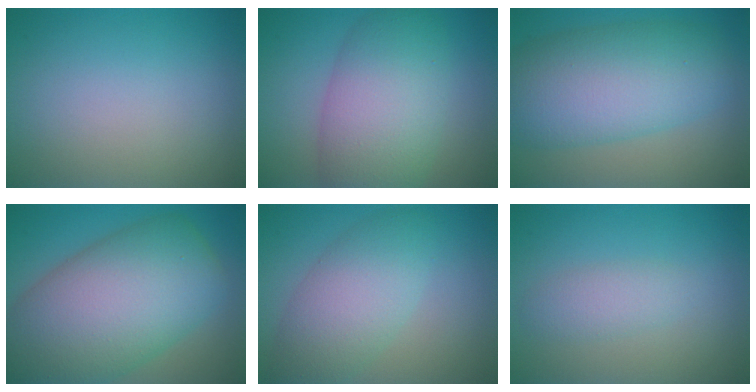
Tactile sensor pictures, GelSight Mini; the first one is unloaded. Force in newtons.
{"total": 8.6, "press": 8.6, "slide": 0.3}
{"total": 10.0, "press": 10.0, "slide": 0.2}
{"total": 14.4, "press": 14.3, "slide": 0.8}
{"total": 5.6, "press": 5.6, "slide": 0.2}
{"total": 2.0, "press": 2.0, "slide": 0.1}